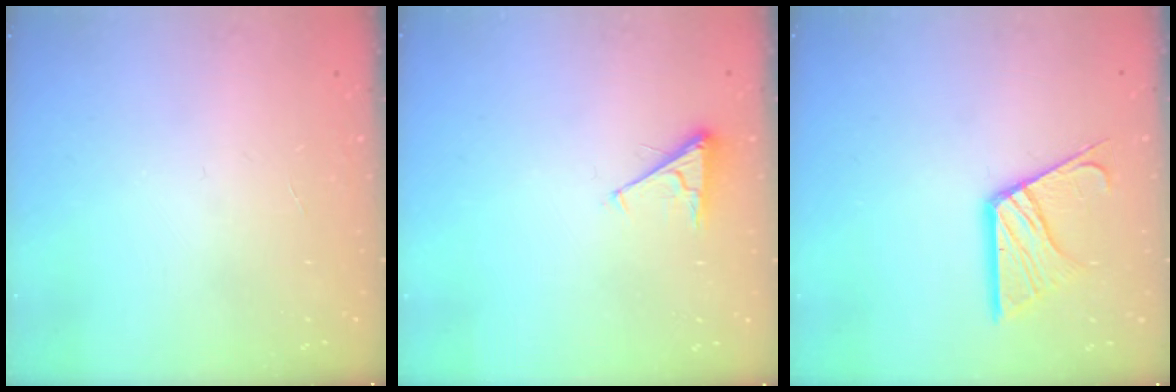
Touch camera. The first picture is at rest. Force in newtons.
{"total": 3.4, "press": 3.4, "slide": 0.7}
{"total": 14.0, "press": 13.9, "slide": 1.3}